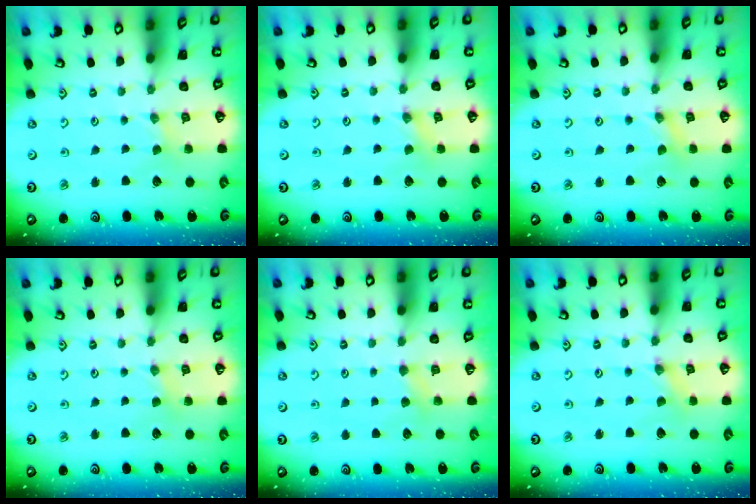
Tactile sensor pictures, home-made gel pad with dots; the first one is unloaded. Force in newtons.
{"total": 1.4, "press": 1.4, "slide": 0.2}
{"total": 0.0}
{"total": 1.9, "press": 1.9, "slide": 0.3}
{"total": 2.9, "press": 2.8, "slide": 0.4}
{"total": 0.0}